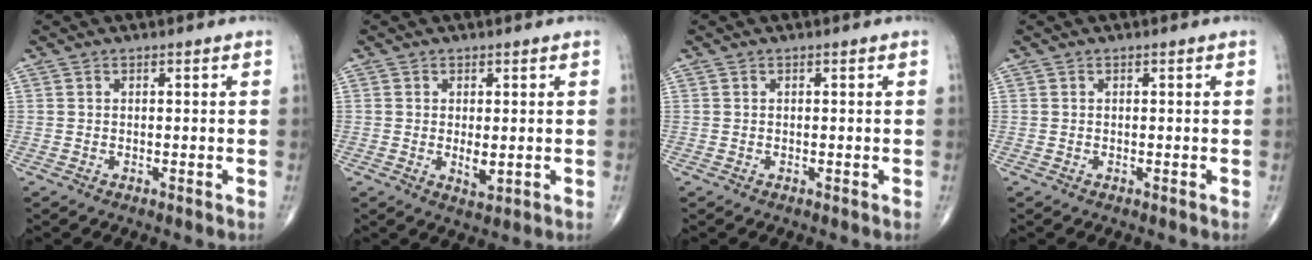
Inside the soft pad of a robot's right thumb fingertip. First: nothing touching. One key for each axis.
{"total": 2.8, "fx": -0.1, "fy": 1.2, "fz": 2.5, "tx": -0.039, "ty": -0.009, "tz": 0.003}
{"total": 0.0}
{"total": 0.0}